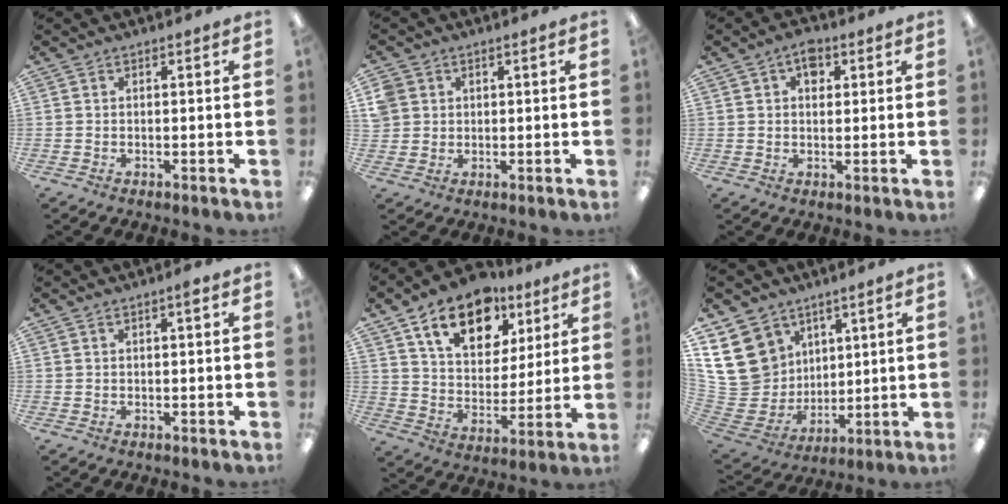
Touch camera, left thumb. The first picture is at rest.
{"total": 3.8, "force": [1.2, 3.5, 0.8], "torque": [-0.017, 0.005, 0.023]}
{"total": 4.0, "force": [1.9, 2.7, 2.3], "torque": [-0.018, -0.006, 0.026]}
{"total": 1.4, "force": [0.6, 0.2, 1.3], "torque": [-0.026, 0.002, 0.010]}
{"total": 16.4, "force": [10.2, 9.9, 8.2], "torque": [-0.131, -0.044, 0.182]}
{"total": 17.3, "force": [7.4, 14.1, 7.0], "torque": [-0.177, -0.042, 0.150]}